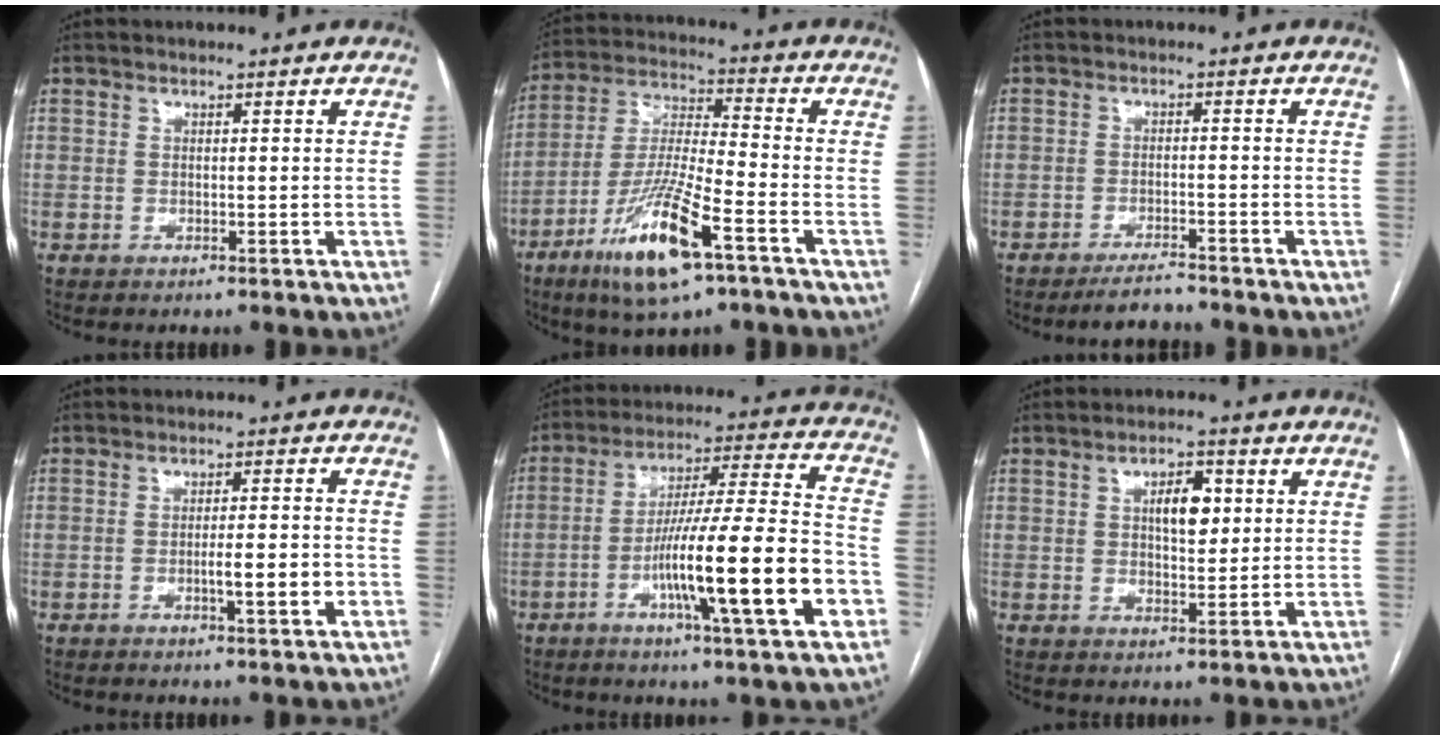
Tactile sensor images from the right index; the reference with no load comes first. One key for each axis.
{"total": 15.1, "fx": -8.1, "fy": 2.1, "fz": 12.6, "tx": -0.252, "ty": -0.023, "tz": -0.146}
{"total": 3.6, "fx": -3.4, "fy": 0.3, "fz": 1.2, "tx": -0.021, "ty": -0.011, "tz": -0.058}
{"total": 5.2, "fx": -1.6, "fy": 0.5, "fz": 4.9, "tx": -0.076, "ty": 0.000, "tz": -0.021}
{"total": 20.2, "fx": -6.7, "fy": 0.4, "fz": 19.1, "tx": -0.293, "ty": -0.006, "tz": -0.108}
{"total": 5.6, "fx": 1.4, "fy": 2.4, "fz": 4.8, "tx": -0.077, "ty": 0.009, "tz": 0.025}